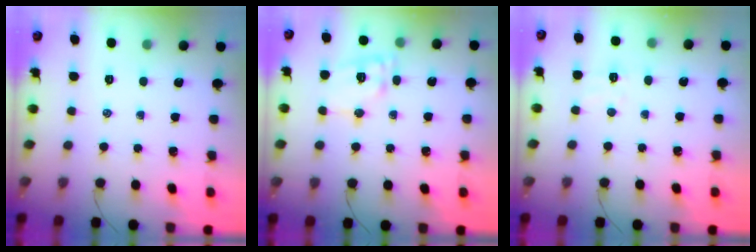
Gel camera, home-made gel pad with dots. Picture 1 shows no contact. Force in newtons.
{"total": 12.2, "press": 12.1, "slide": 1.5}
{"total": 3.7, "press": 3.5, "slide": 1.1}